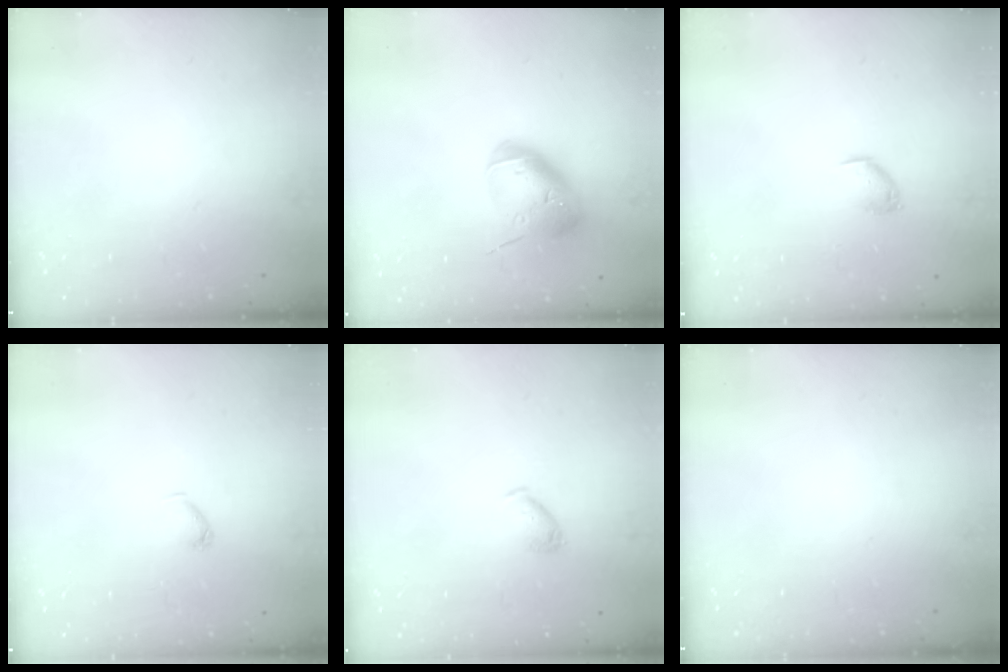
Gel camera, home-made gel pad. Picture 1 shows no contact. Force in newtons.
{"total": 13.6, "press": 13.4, "slide": 2.2}
{"total": 5.3, "press": 5.2, "slide": 0.9}
{"total": 3.0, "press": 3.0, "slide": 0.3}
{"total": 6.0, "press": 5.9, "slide": 1.2}
{"total": 0.0}